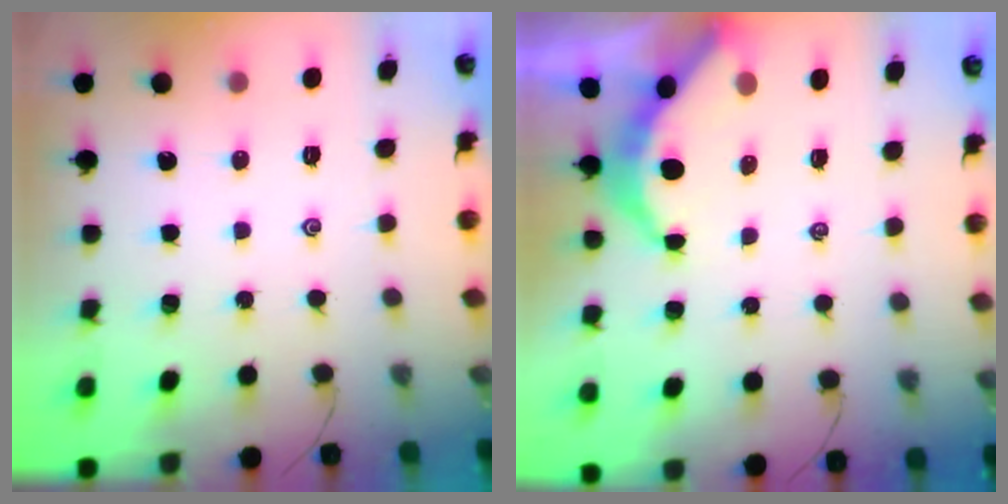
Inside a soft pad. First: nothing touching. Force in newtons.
{"total": 5.4, "press": 5.4, "slide": 0.4}